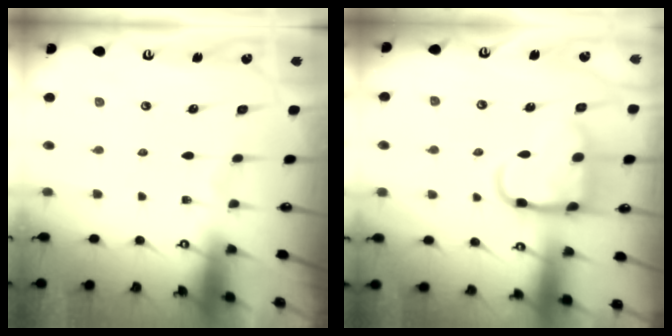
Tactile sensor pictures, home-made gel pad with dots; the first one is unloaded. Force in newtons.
{"total": 14.1, "press": 14.1, "slide": 1.6}